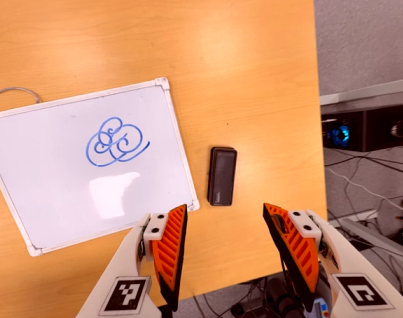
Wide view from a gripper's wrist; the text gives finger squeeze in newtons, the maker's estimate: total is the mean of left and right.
{"total": 0.0}